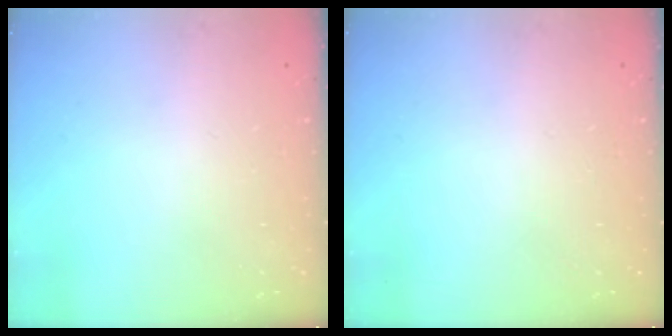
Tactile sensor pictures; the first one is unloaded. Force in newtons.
{"total": 0.0}